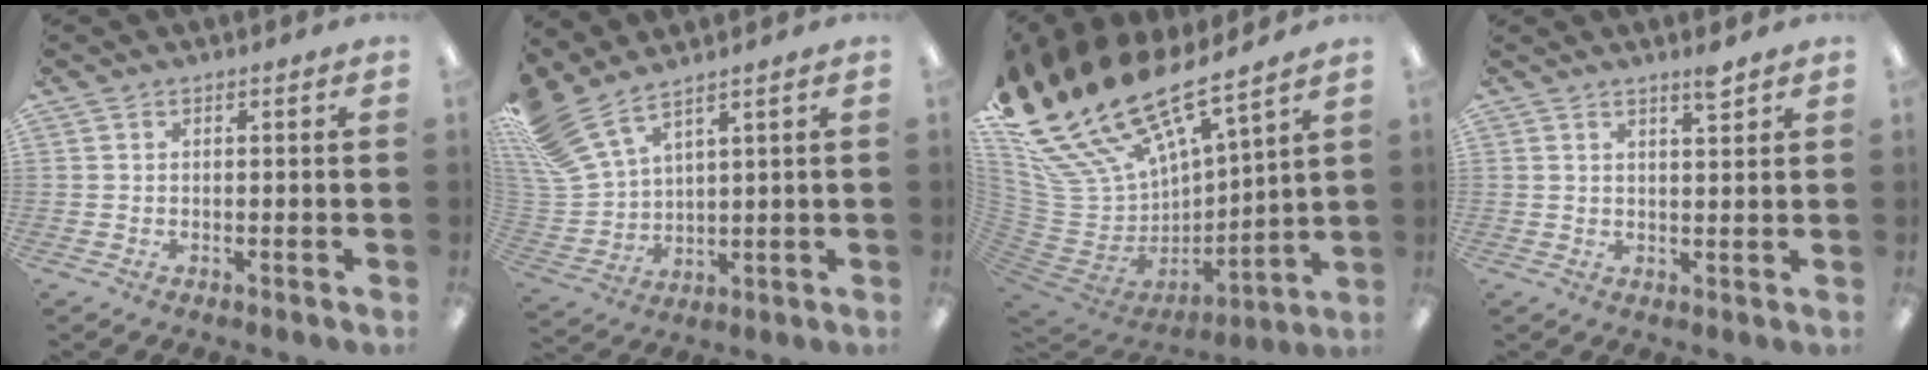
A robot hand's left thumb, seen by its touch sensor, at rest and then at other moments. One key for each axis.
{"total": 12.3, "fx": 8.9, "fy": 4.9, "fz": 6.9, "tx": -0.168, "ty": -0.042, "tz": 0.172}
{"total": 24.9, "fx": 21.4, "fy": 8.8, "fz": 9.3, "tx": -0.184, "ty": -0.168, "tz": 0.410}
{"total": 3.4, "fx": 2.7, "fy": 0.2, "fz": 2.0, "tx": -0.030, "ty": -0.012, "tz": 0.044}